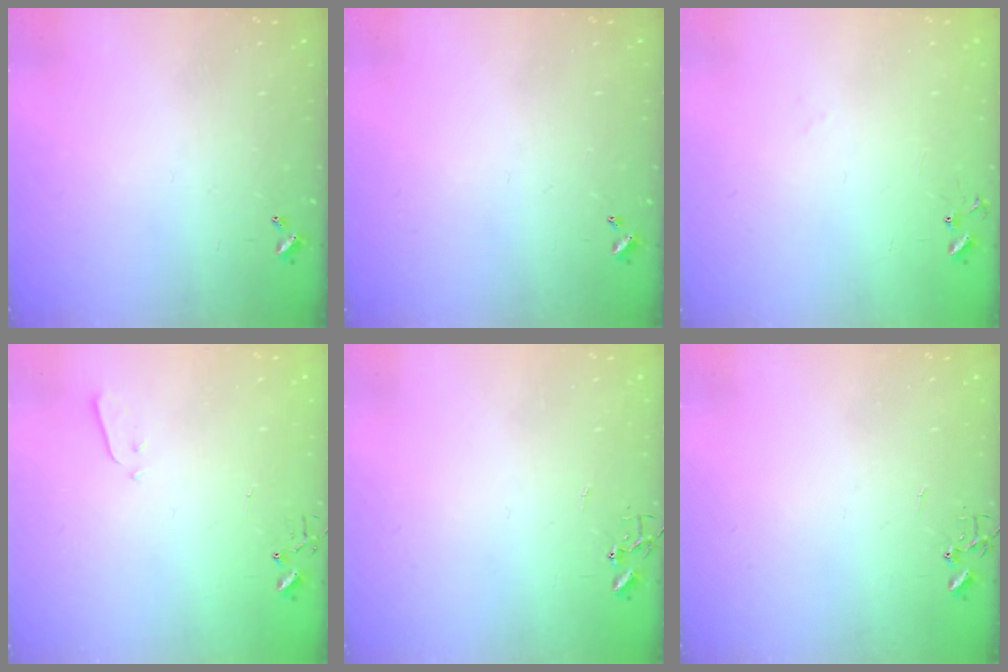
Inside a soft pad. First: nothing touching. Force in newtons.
{"total": 0.0}
{"total": 6.8, "press": 6.8, "slide": 0.6}
{"total": 3.2, "press": 3.1, "slide": 0.7}
{"total": 0.0}
{"total": 0.0}